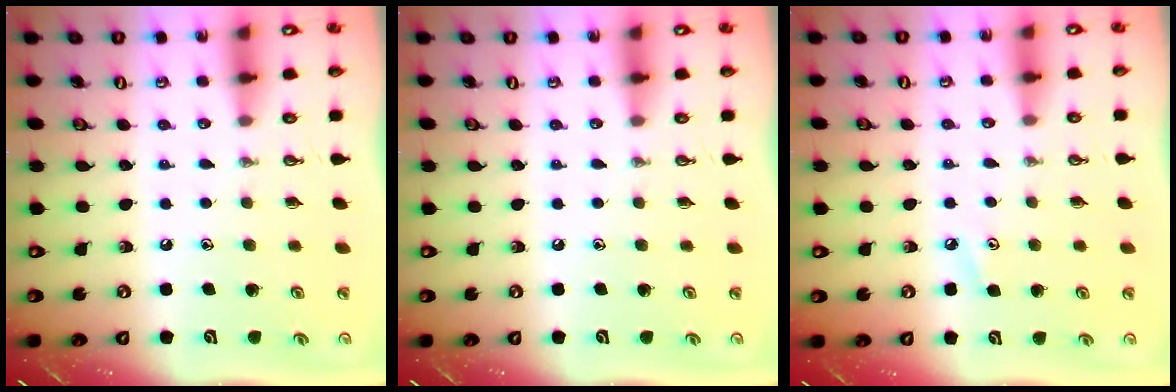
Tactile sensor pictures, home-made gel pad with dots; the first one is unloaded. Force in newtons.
{"total": 0.0}
{"total": 3.6, "press": 3.6, "slide": 0.5}